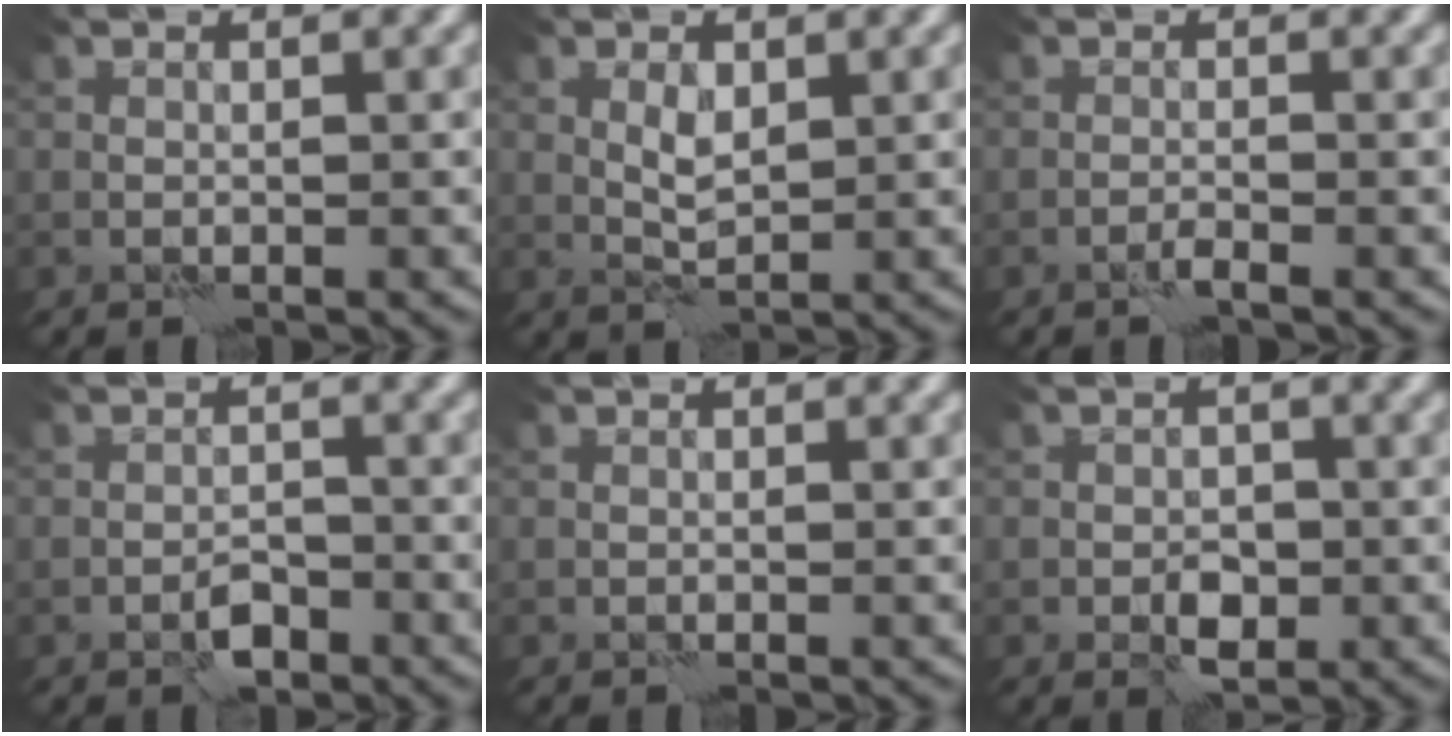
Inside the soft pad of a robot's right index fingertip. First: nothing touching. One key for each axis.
{"total": 1.6, "fx": 0.7, "fy": 0.6, "fz": 1.3, "tx": -0.029, "ty": -0.001, "tz": 0.015}
{"total": 0.7, "fx": -0.5, "fy": -0.3, "fz": 0.4, "tx": -0.009, "ty": 0.002, "tz": -0.012}
{"total": 1.7, "fx": -1.3, "fy": 0.7, "fz": 0.9, "tx": -0.011, "ty": 0.005, "tz": -0.023}
{"total": 0.0}
{"total": 2.2, "fx": -0.8, "fy": 1.4, "fz": 1.5, "tx": -0.019, "ty": -0.001, "tz": -0.014}